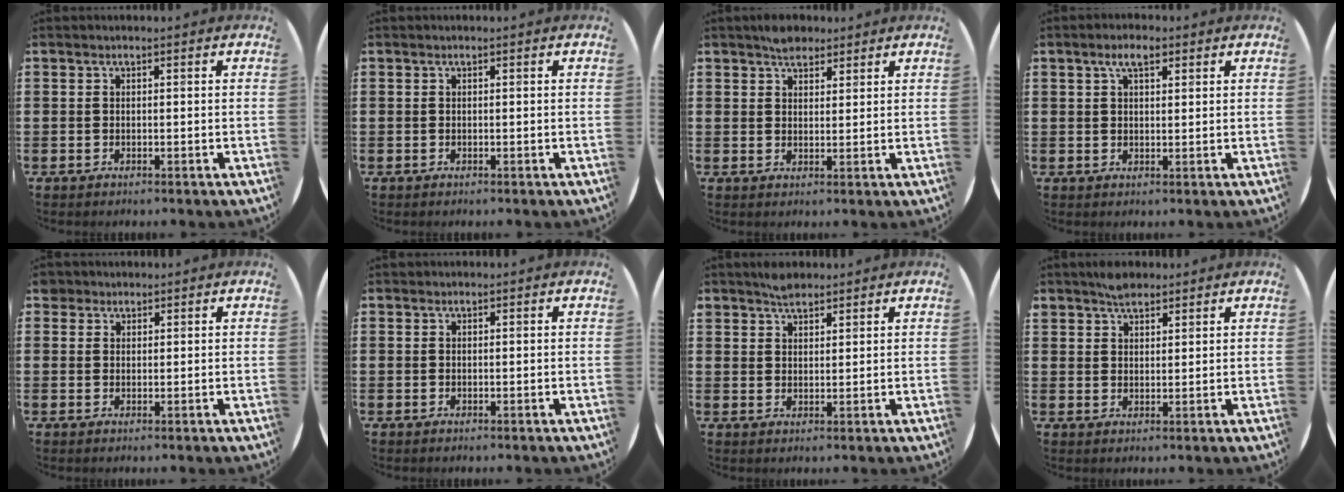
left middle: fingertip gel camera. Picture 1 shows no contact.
{"total": 0.0}
{"total": 3.0, "force": [2.6, 1.3, 0.6], "torque": [-0.007, 0.002, 0.049]}
{"total": 3.6, "force": [2.3, 1.4, 2.3], "torque": [-0.042, 0.007, 0.039]}
{"total": 1.7, "force": [1.5, 0.9, 0.1], "torque": [0.002, 0.001, 0.027]}
{"total": 0.0}
{"total": 2.7, "force": [2.5, 0.9, 0.4], "torque": [-0.004, 0.001, 0.046]}
{"total": 2.8, "force": [2.6, 1.0, 0.6], "torque": [-0.007, 0.001, 0.048]}